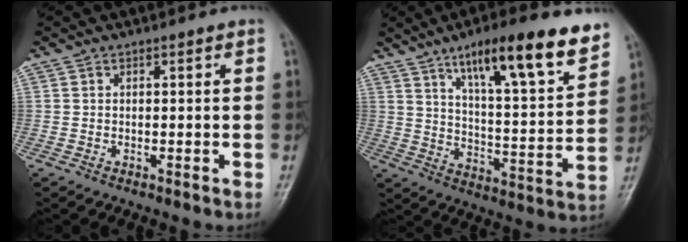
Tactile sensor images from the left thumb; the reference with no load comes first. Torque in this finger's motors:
{"motor_torque": [0.83, 0.75, 1.45, -1.32, 0.40]}